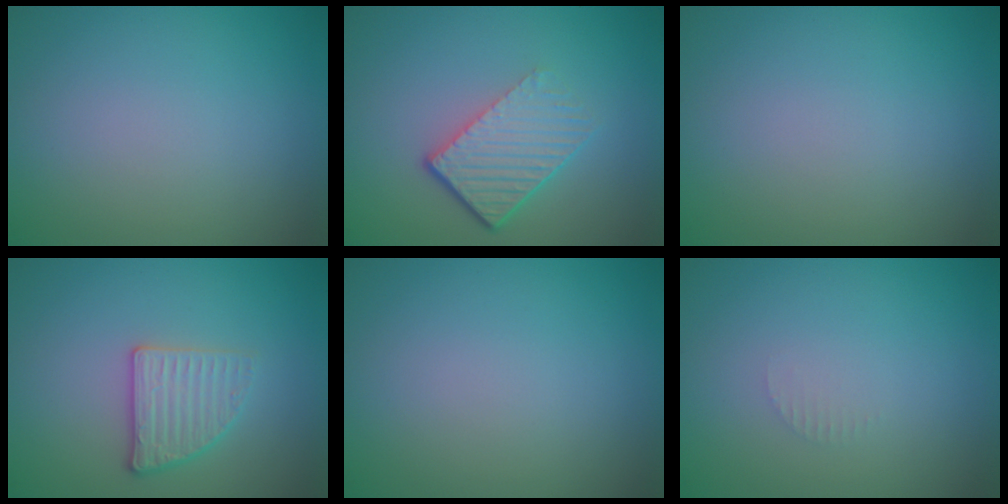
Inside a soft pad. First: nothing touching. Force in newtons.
{"total": 4.6, "press": 2.9, "slide": 3.6}
{"total": 0.0}
{"total": 2.7, "press": 2.5, "slide": 1.0}
{"total": 0.0}
{"total": 0.7, "press": 0.6, "slide": 0.1}